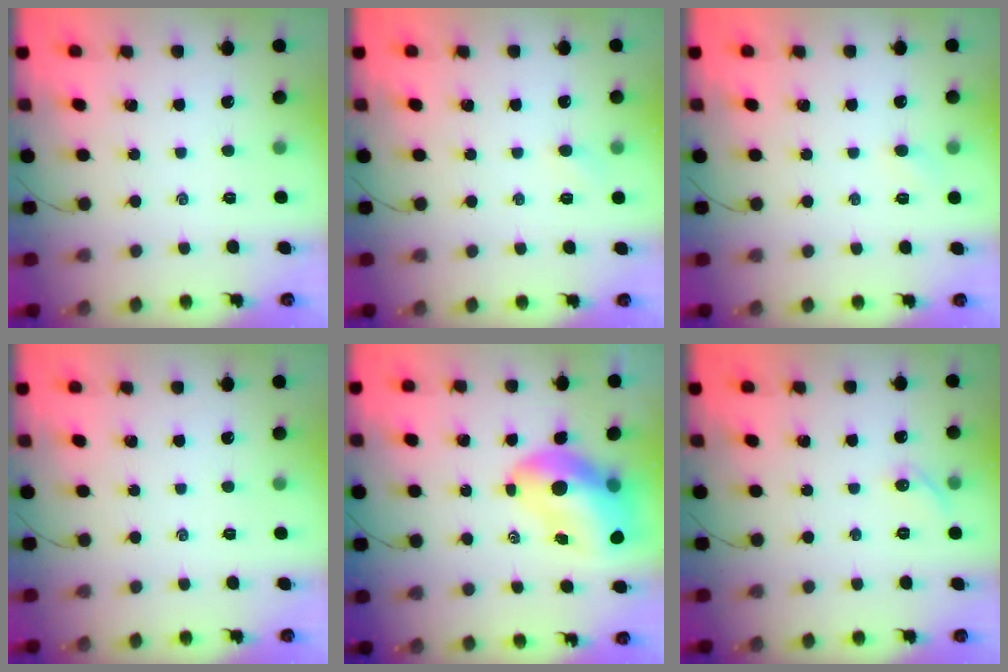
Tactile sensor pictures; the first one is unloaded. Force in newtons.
{"total": 2.2, "press": 2.1, "slide": 0.6}
{"total": 2.2, "press": 2.1, "slide": 0.6}
{"total": 0.0}
{"total": 13.1, "press": 12.6, "slide": 3.6}
{"total": 5.2, "press": 5.0, "slide": 1.3}